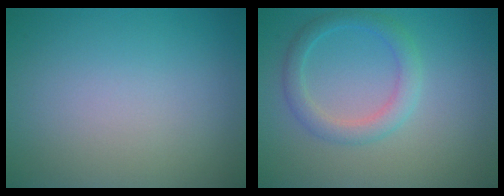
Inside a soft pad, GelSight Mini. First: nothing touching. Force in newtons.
{"total": 2.7, "press": 2.7, "slide": 0.1}